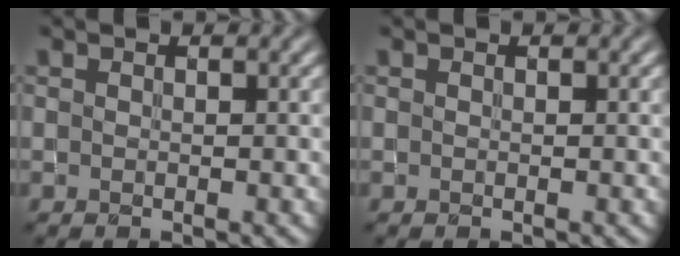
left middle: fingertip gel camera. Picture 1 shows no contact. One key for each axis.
{"total": 0.0}